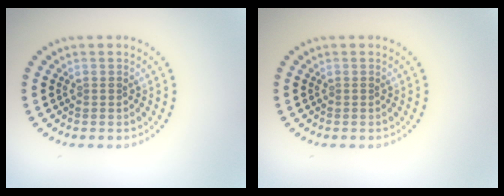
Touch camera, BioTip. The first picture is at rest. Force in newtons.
{"total": 0.0}